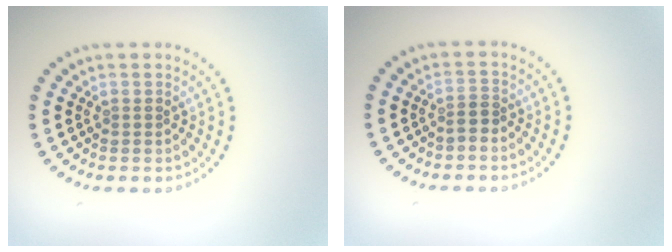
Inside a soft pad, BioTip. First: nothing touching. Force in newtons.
{"total": 0.9, "press": 0.7, "slide": 0.6}